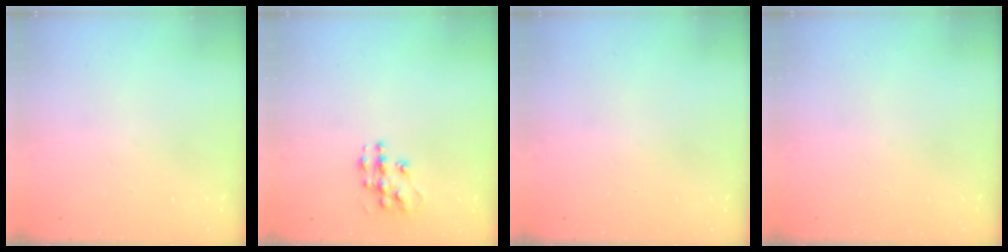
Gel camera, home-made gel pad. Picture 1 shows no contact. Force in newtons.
{"total": 9.6, "press": 9.6, "slide": 0.5}
{"total": 0.0}
{"total": 0.0}